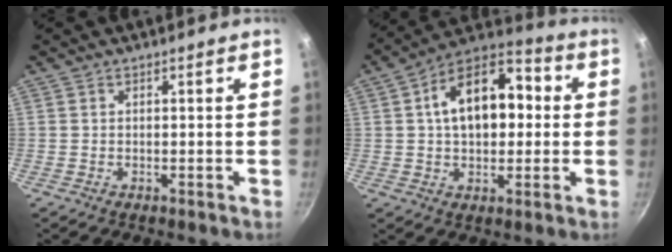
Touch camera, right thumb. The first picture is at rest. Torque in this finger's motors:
{"motor_torque": [-0.22, 0.83, 0.19, 0.10, 0.12]}